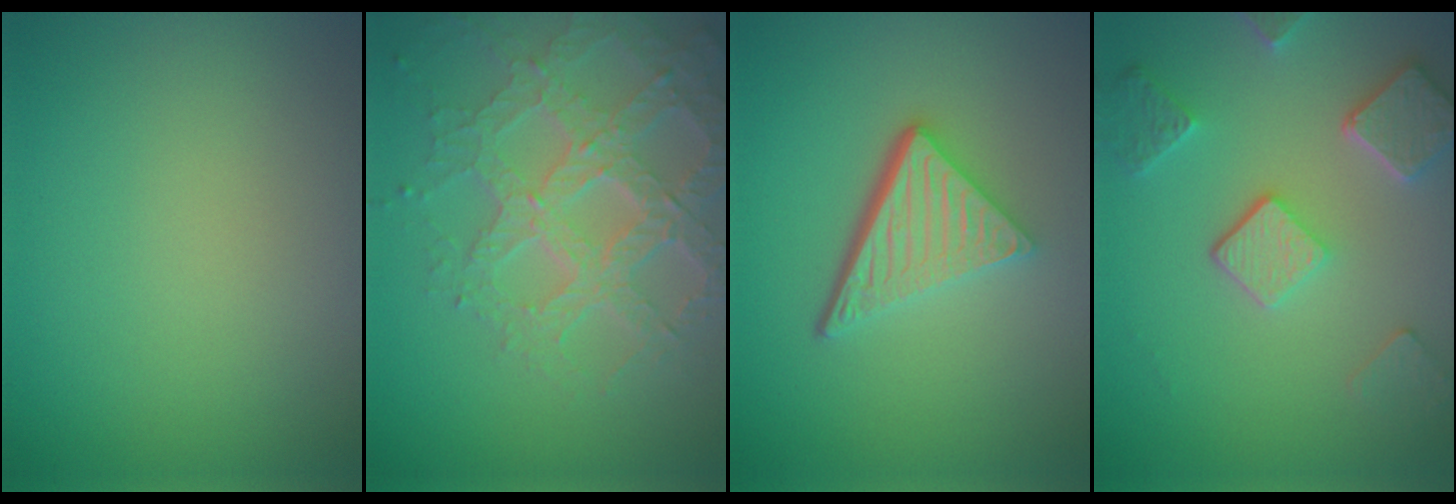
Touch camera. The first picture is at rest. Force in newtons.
{"total": 7.1, "press": 5.1, "slide": 4.9}
{"total": 4.8, "press": 3.4, "slide": 3.3}
{"total": 5.0, "press": 3.9, "slide": 3.2}